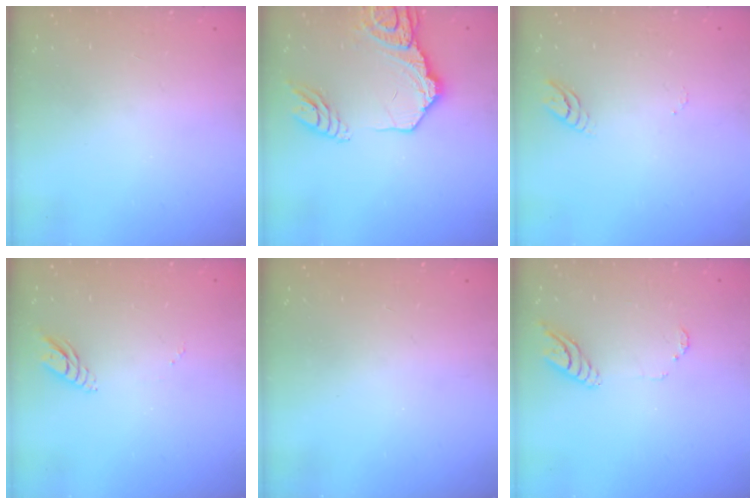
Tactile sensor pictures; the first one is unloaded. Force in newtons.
{"total": 16.9, "press": 16.8, "slide": 1.7}
{"total": 3.1, "press": 3.1, "slide": 0.3}
{"total": 5.2, "press": 5.1, "slide": 0.1}
{"total": 0.0}
{"total": 7.5, "press": 7.4, "slide": 0.6}